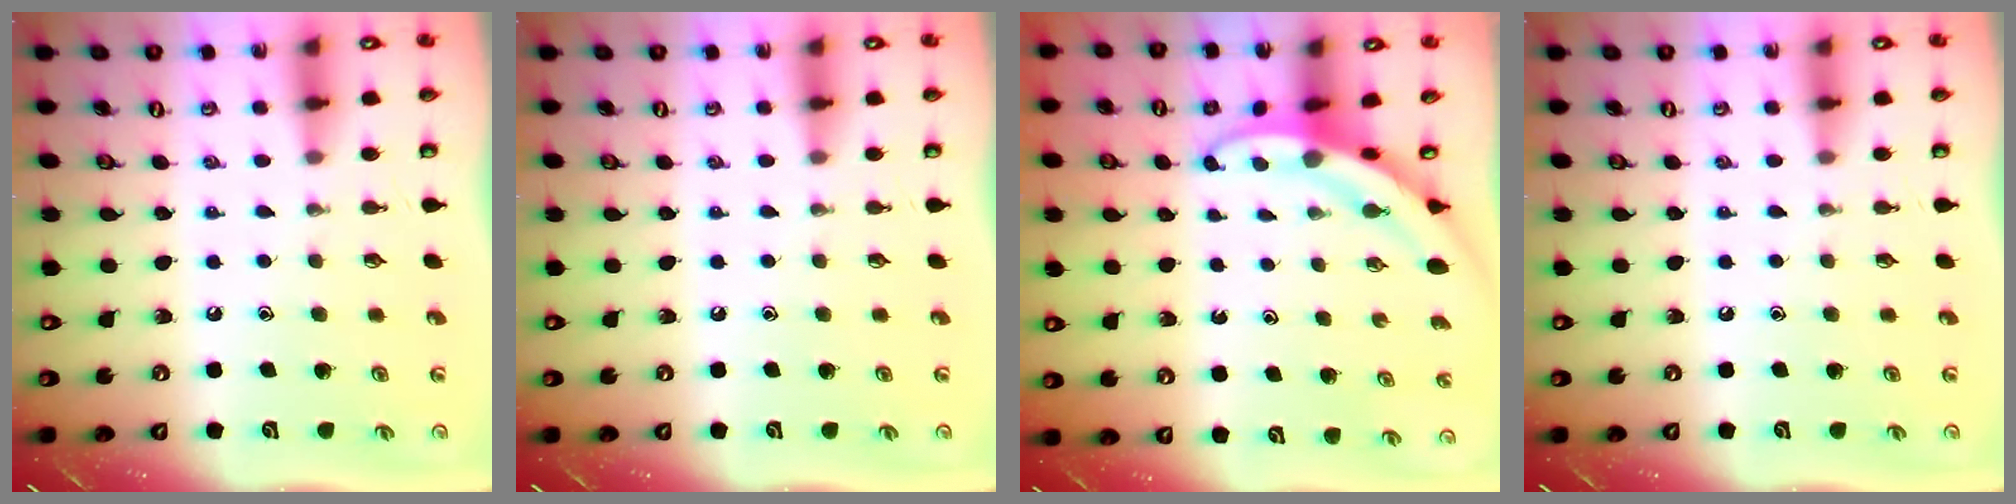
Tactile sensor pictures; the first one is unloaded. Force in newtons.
{"total": 0.0}
{"total": 3.2, "press": 3.2, "slide": 0.3}
{"total": 0.0}